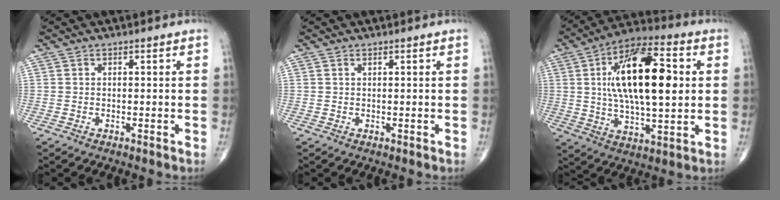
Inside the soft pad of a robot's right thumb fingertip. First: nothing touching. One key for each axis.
{"total": 0.0}
{"total": 21.3, "fx": 3.7, "fy": 9.0, "fz": 19.0, "tx": -0.309, "ty": 0.008, "tz": 0.056}